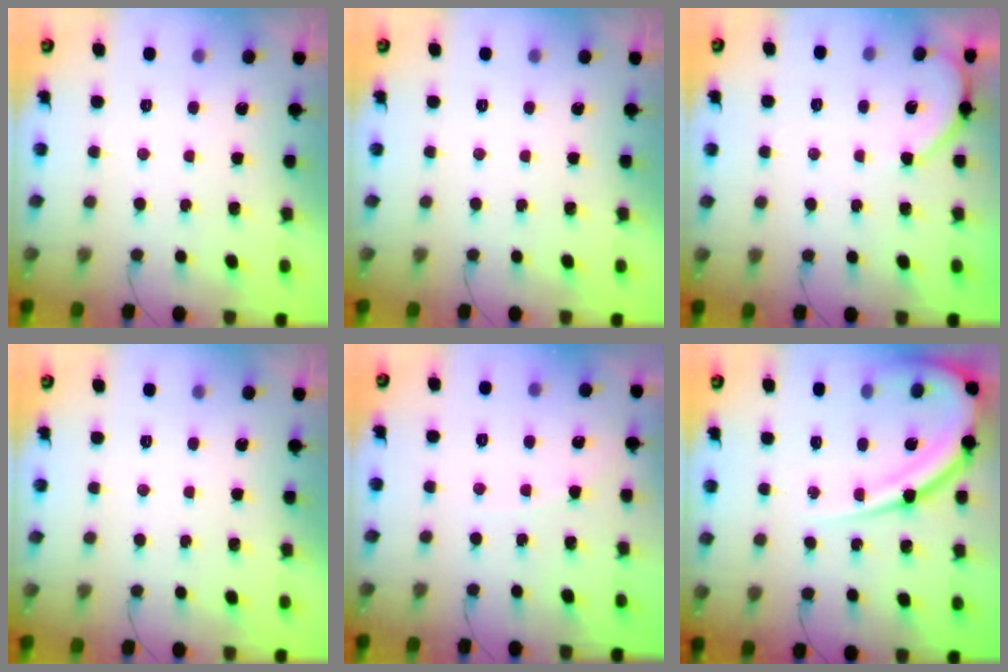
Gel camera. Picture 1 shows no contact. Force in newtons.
{"total": 0.0}
{"total": 4.6, "press": 4.6, "slide": 0.5}
{"total": 0.0}
{"total": 3.8, "press": 3.7, "slide": 0.5}
{"total": 15.5, "press": 15.4, "slide": 1.2}